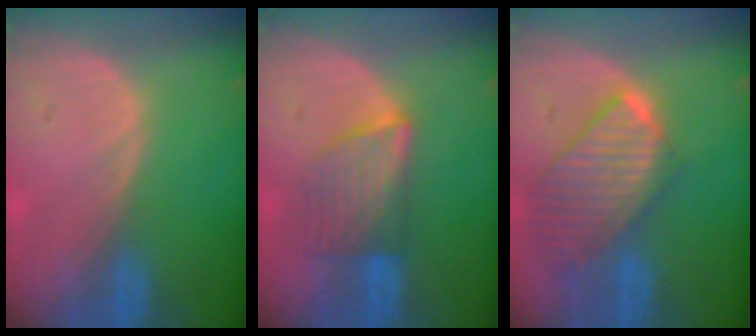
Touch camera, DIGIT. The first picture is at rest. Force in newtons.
{"total": 6.3, "press": 6.3, "slide": 0.4}
{"total": 9.7, "press": 8.4, "slide": 4.9}